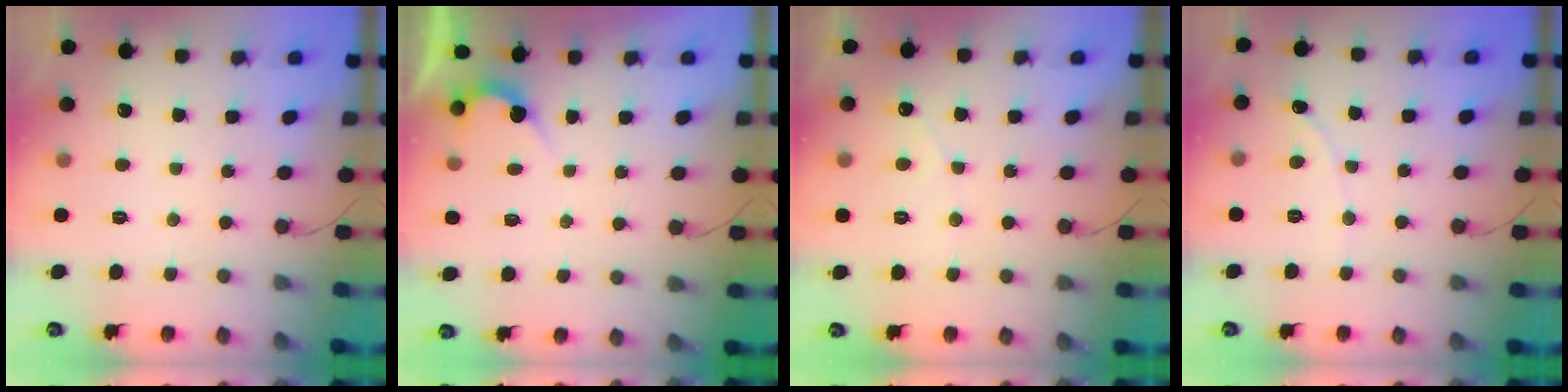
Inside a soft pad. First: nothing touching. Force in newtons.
{"total": 3.0, "press": 3.0, "slide": 0.1}
{"total": 1.6, "press": 1.6, "slide": 0.1}
{"total": 0.7, "press": 0.7, "slide": 0.0}